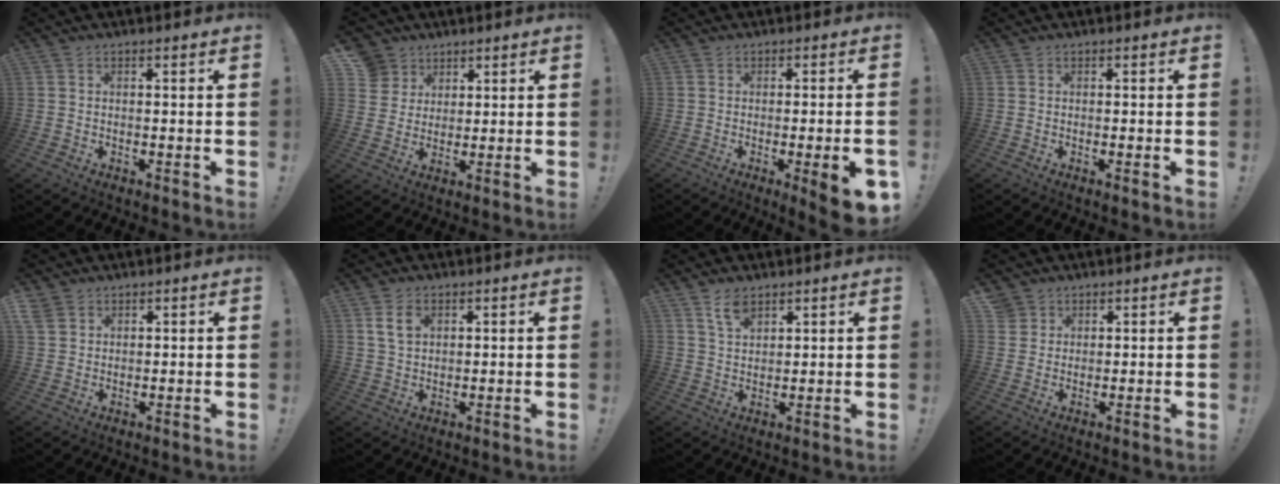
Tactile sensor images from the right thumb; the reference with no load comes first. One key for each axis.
{"total": 7.7, "fx": 4.4, "fy": 6.2, "fz": 1.1, "tx": -0.017, "ty": -0.028, "tz": 0.088}
{"total": 8.4, "fx": -2.4, "fy": 0.8, "fz": 8.0, "tx": -0.110, "ty": 0.000, "tz": -0.034}
{"total": 1.0, "fx": -0.2, "fy": -0.2, "fz": 1.0, "tx": -0.022, "ty": 0.002, "tz": -0.003}
{"total": 3.6, "fx": 2.6, "fy": 2.3, "fz": 1.1, "tx": -0.020, "ty": -0.013, "tz": 0.051}
{"total": 5.3, "fx": 2.2, "fy": 3.6, "fz": 3.2, "tx": -0.054, "ty": 0.001, "tz": 0.042}
{"total": 5.3, "fx": 3.7, "fy": 2.4, "fz": 2.9, "tx": -0.056, "ty": -0.016, "tz": 0.067}
{"total": 3.5, "fx": 2.5, "fy": 2.4, "fz": 0.4, "tx": -0.002, "ty": -0.012, "tz": 0.044}